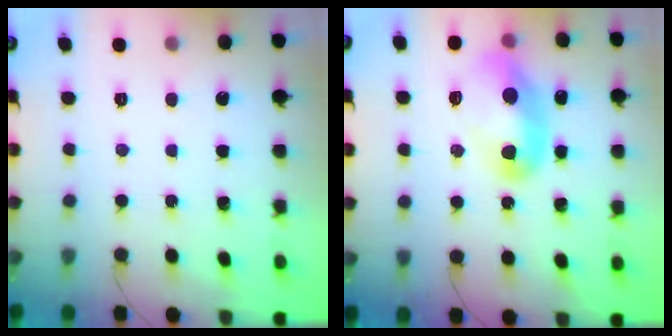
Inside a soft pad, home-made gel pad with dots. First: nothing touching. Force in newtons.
{"total": 12.2, "press": 12.1, "slide": 1.3}